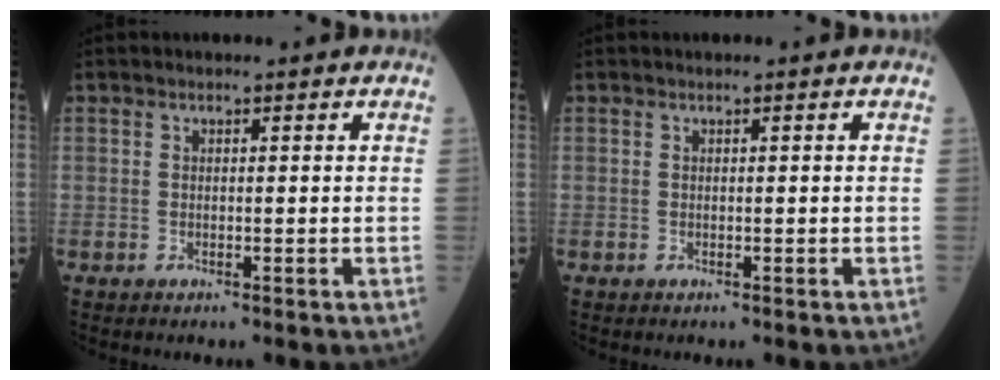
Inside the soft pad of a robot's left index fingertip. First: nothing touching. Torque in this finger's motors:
{"motor_torque": [-0.13, 0.10, 0.03, 0.01]}